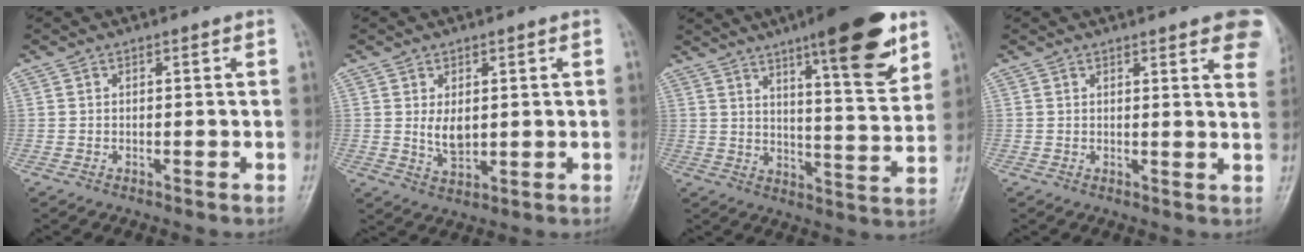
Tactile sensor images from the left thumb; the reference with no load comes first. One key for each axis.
{"total": 4.4, "fx": 0.7, "fy": 2.7, "fz": 3.5, "tx": -0.049, "ty": -0.013, "tz": 0.020}
{"total": 17.4, "fx": 10.4, "fy": 3.7, "fz": 13.4, "tx": -0.166, "ty": -0.057, "tz": 0.155}
{"total": 11.0, "fx": 6.8, "fy": 2.7, "fz": 8.2, "tx": -0.077, "ty": -0.021, "tz": 0.065}